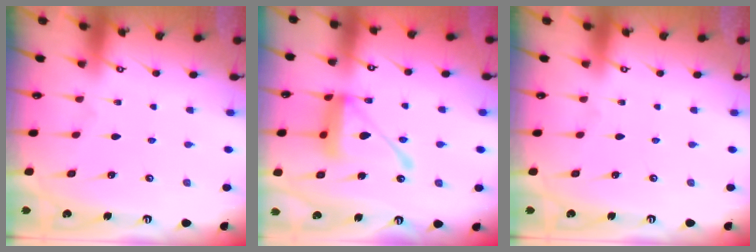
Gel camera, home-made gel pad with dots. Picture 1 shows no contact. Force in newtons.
{"total": 14.8, "press": 14.7, "slide": 1.5}
{"total": 0.0}